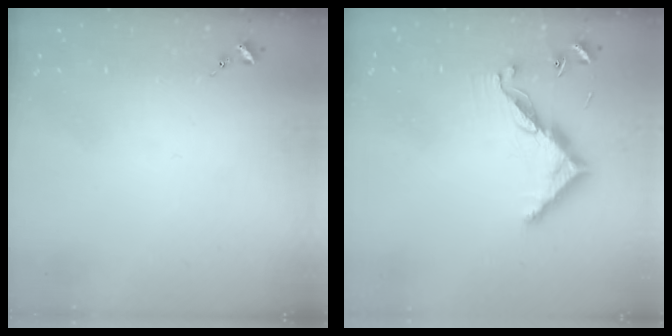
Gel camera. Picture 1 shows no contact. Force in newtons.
{"total": 10.7, "press": 10.7, "slide": 0.4}